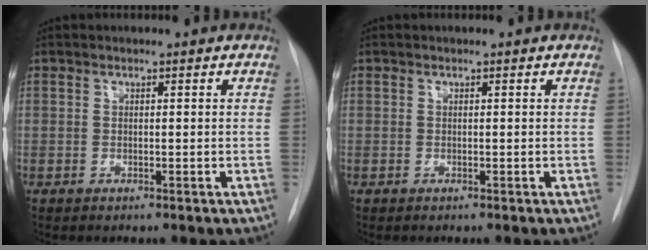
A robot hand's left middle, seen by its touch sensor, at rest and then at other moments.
{"total": 0.0}